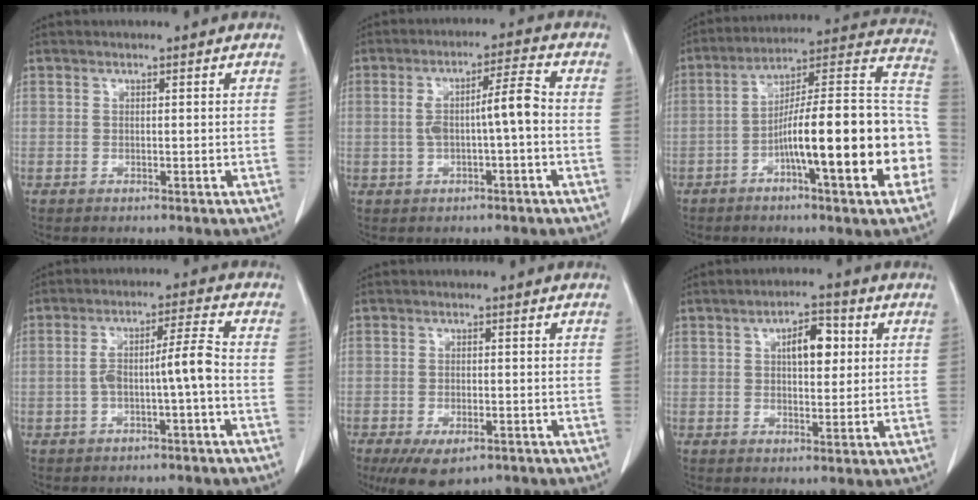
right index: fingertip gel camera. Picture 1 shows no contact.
{"total": 6.4, "force": [-0.5, 0.6, 6.3], "torque": [-0.111, 0.023, -0.003]}
{"total": 21.8, "force": [-6.0, 2.3, 20.8], "torque": [-0.232, 0.030, -0.087]}
{"total": 5.7, "force": [-1.5, -0.1, 5.5], "torque": [-0.099, 0.027, -0.017]}
{"total": 7.4, "force": [-4.9, 3.2, 4.4], "torque": [-0.068, -0.008, -0.073]}
{"total": 5.9, "force": [1.6, 2.5, 5.1], "torque": [-0.079, 0.012, 0.025]}